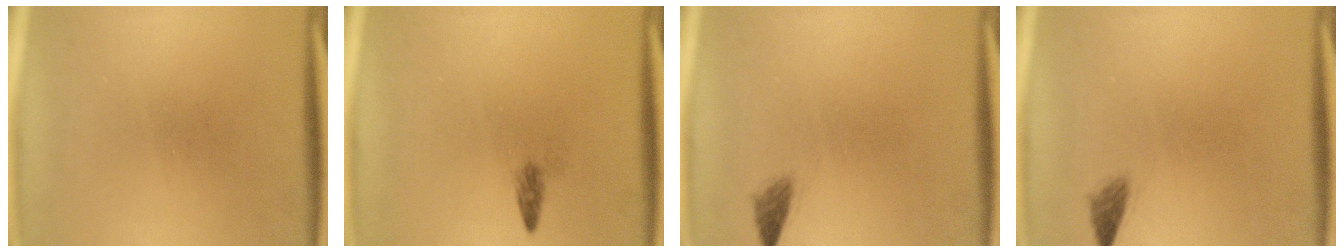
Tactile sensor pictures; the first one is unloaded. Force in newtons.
{"total": 1.1}
{"total": 1.3}
{"total": 1.3}